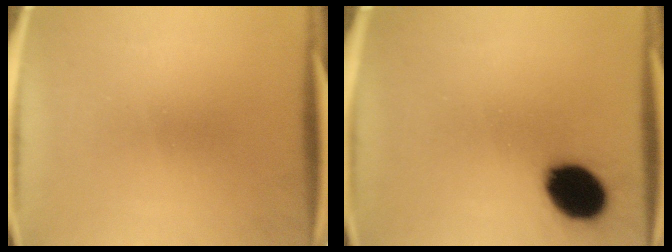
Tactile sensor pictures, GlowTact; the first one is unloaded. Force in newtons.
{"total": 13.0}